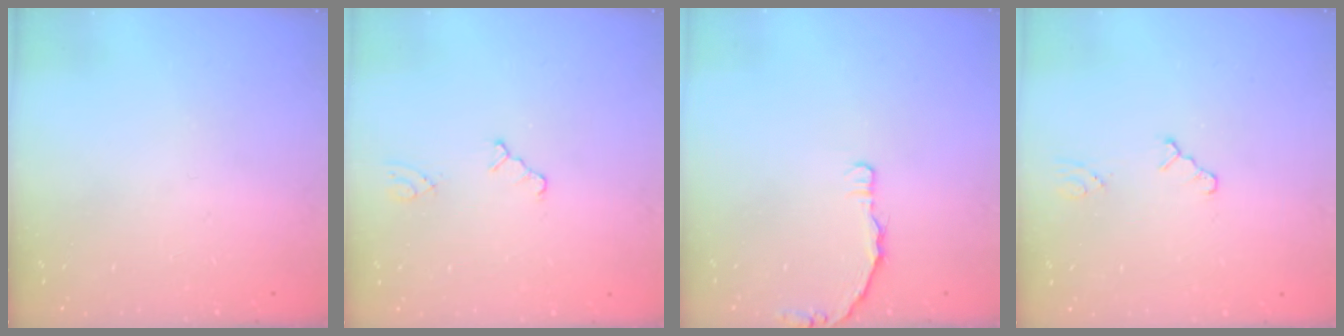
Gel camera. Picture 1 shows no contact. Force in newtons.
{"total": 2.0, "press": 2.0, "slide": 0.3}
{"total": 3.7, "press": 3.7, "slide": 0.5}
{"total": 1.6, "press": 1.6, "slide": 0.3}